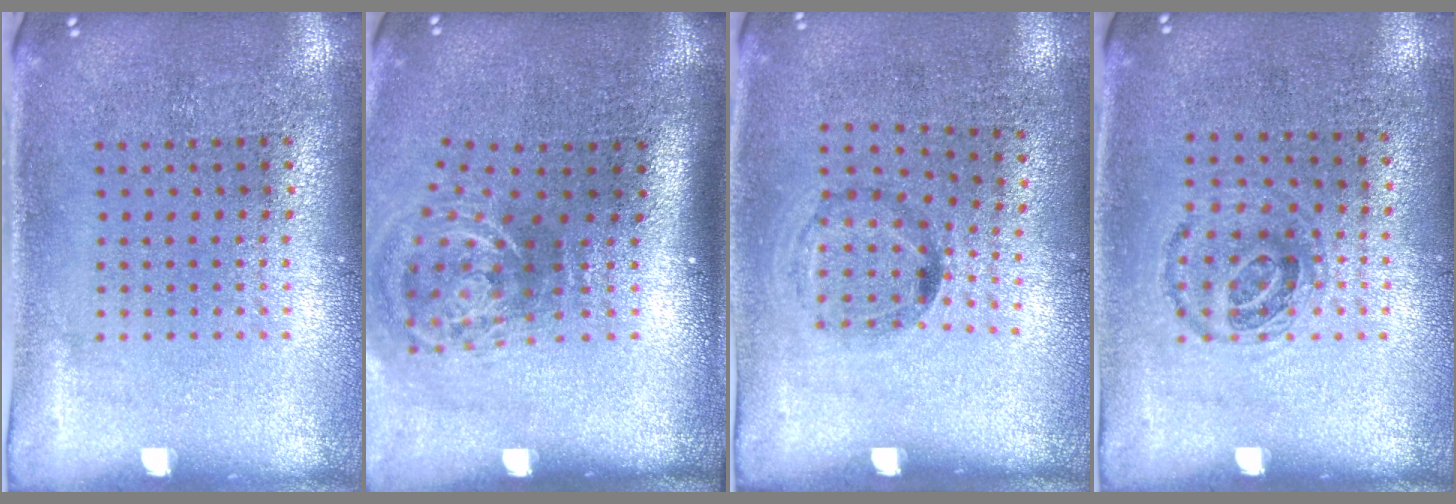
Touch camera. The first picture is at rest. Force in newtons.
{"total": 2.2, "press": 1.4, "slide": 1.7}
{"total": 1.2, "press": 0.7, "slide": 1.0}
{"total": 0.9, "press": 0.8, "slide": 0.5}